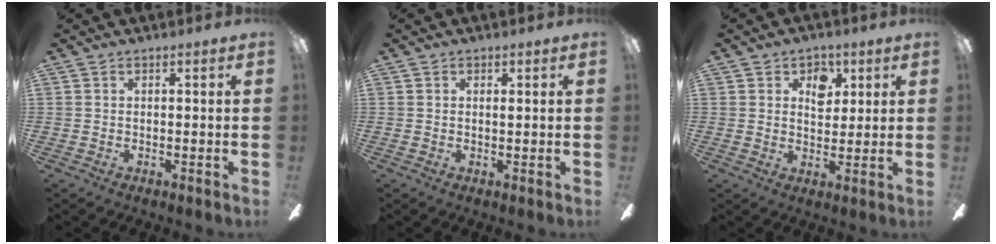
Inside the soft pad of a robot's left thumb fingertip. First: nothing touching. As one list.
[{"total": 0.6, "force": [0.2, 0.3, 0.5], "torque": [-0.001, -0.001, 0.000]}, {"total": 5.8, "force": [2.7, 3.9, 3.3], "torque": [-0.034, -0.001, 0.041]}]